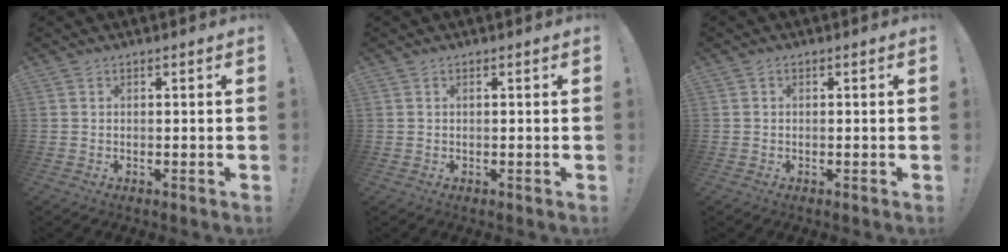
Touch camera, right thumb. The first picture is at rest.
{"total": 0.5, "force": [0.0, -0.2, 0.5], "torque": [-0.003, -0.004, -0.003]}
{"total": 0.0}